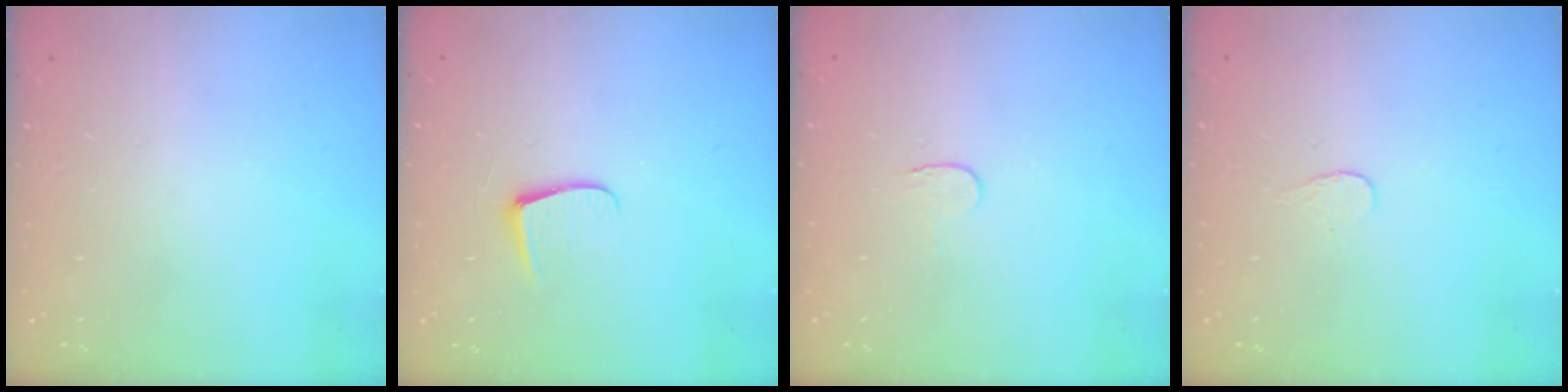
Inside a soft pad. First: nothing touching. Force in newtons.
{"total": 5.9, "press": 5.8, "slide": 0.5}
{"total": 3.9, "press": 3.8, "slide": 0.4}
{"total": 2.7, "press": 2.7, "slide": 0.3}